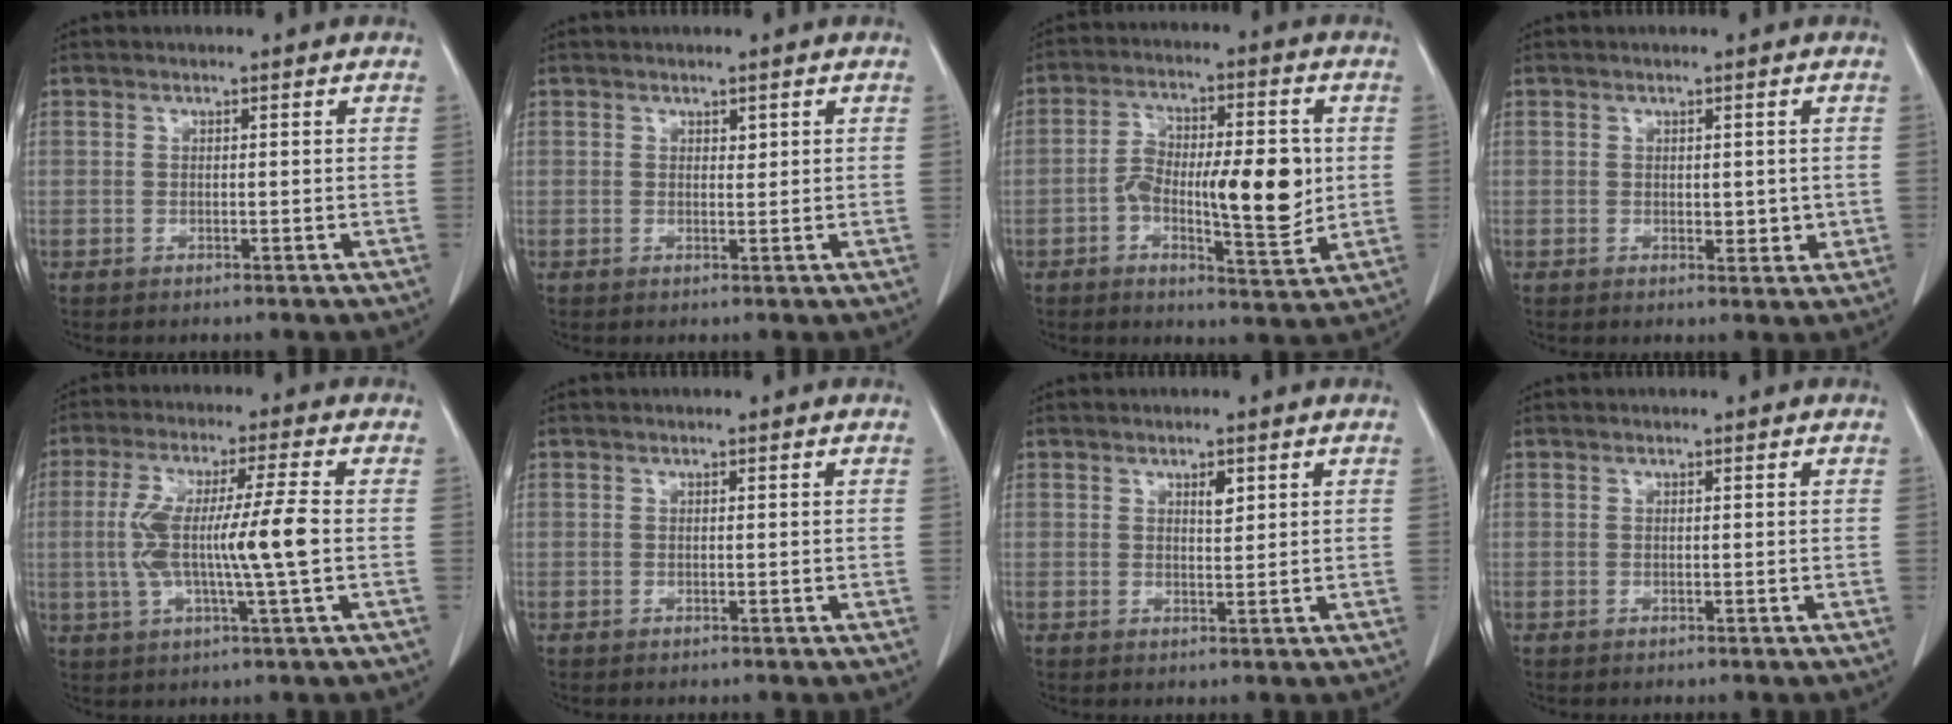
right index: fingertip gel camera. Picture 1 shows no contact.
{"total": 0.7, "force": [0.5, 0.4, 0.4], "torque": [-0.002, -0.004, 0.007]}
{"total": 13.3, "force": [-1.0, 4.2, 12.6], "torque": [-0.204, 0.010, -0.011]}
{"total": 2.9, "force": [0.0, 1.6, 2.4], "torque": [-0.027, -0.005, 0.006]}
{"total": 11.3, "force": [-0.5, 0.2, 11.2], "torque": [-0.224, 0.007, -0.012]}
{"total": 0.0}
{"total": 1.8, "force": [1.0, 0.7, 1.4], "torque": [-0.022, -0.004, 0.016]}
{"total": 0.0}